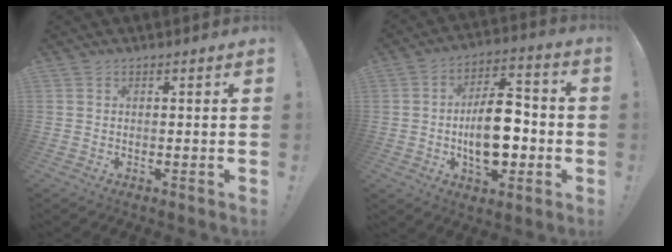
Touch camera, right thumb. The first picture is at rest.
{"total": 15.8, "force": [-3.0, 9.8, 11.9], "torque": [-0.178, 0.020, -0.049]}